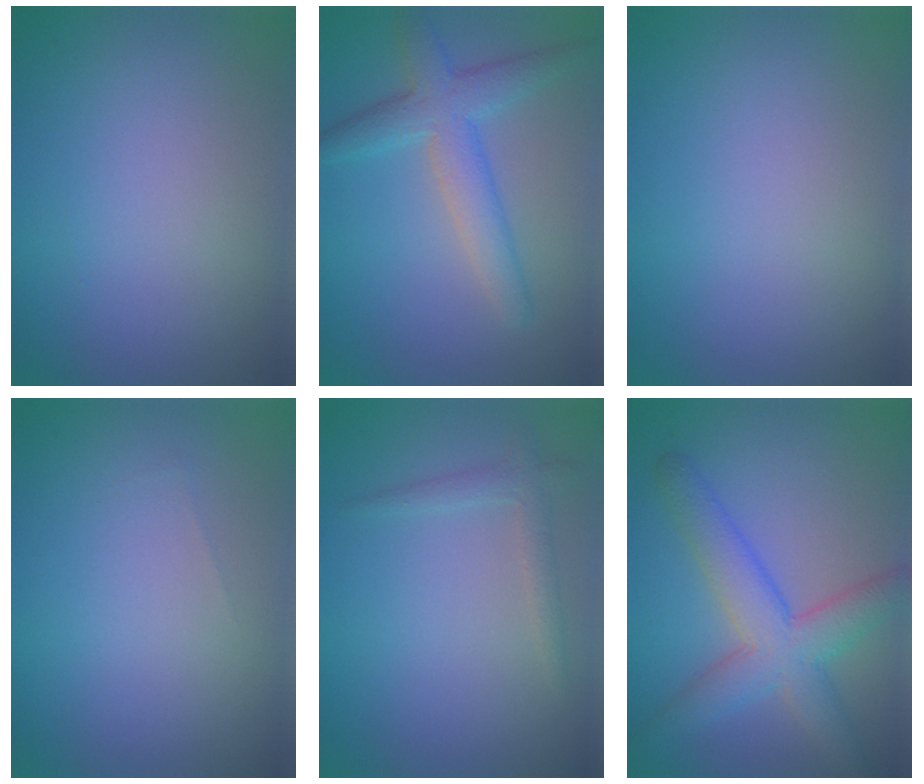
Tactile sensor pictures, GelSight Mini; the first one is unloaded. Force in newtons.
{"total": 4.3, "press": 4.3, "slide": 0.2}
{"total": 0.0}
{"total": 0.0}
{"total": 1.5, "press": 1.5, "slide": 0.1}
{"total": 5.7, "press": 5.7, "slide": 0.1}